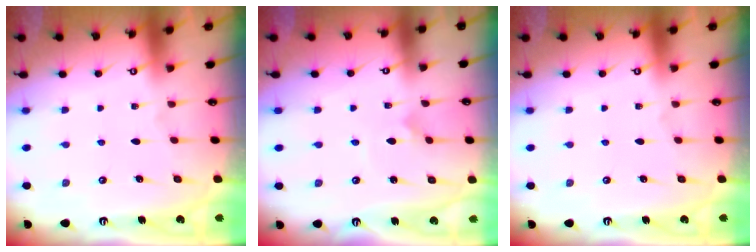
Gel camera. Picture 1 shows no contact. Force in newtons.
{"total": 1.4, "press": 1.4, "slide": 0.0}
{"total": 0.0}